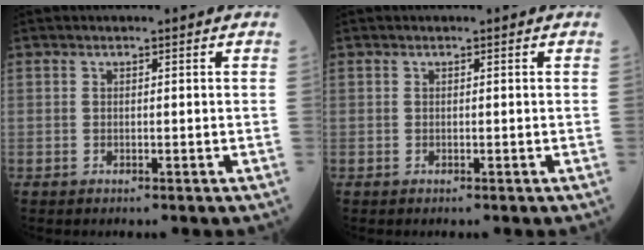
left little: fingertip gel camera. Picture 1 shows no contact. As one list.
[{"total": 0.0}]